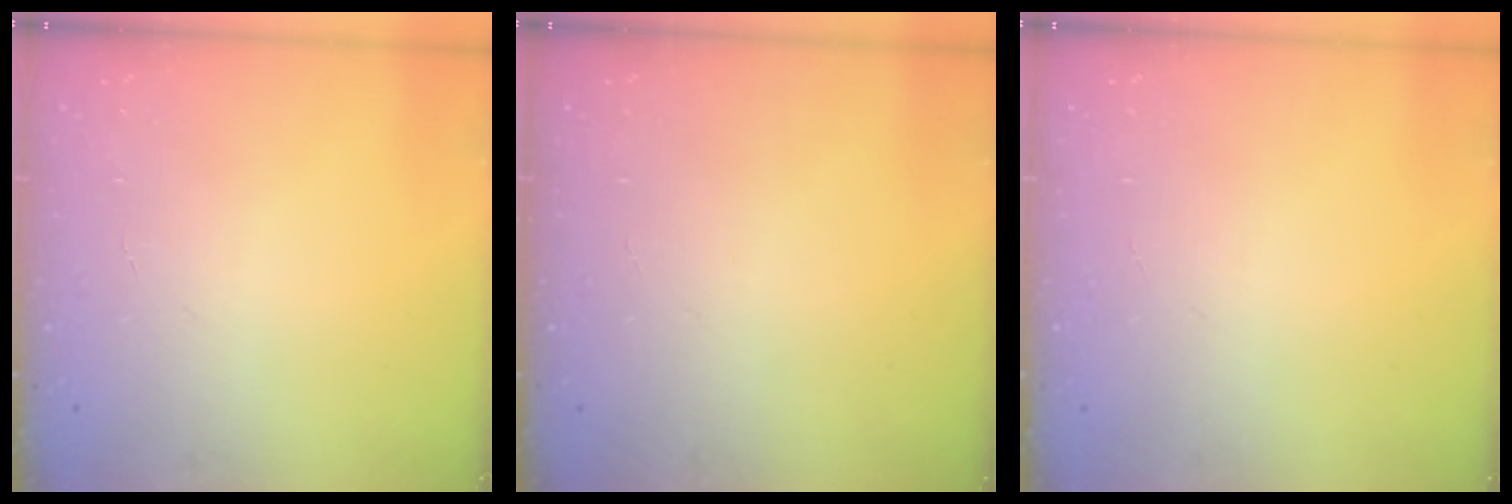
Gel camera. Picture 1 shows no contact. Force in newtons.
{"total": 0.0}
{"total": 0.0}